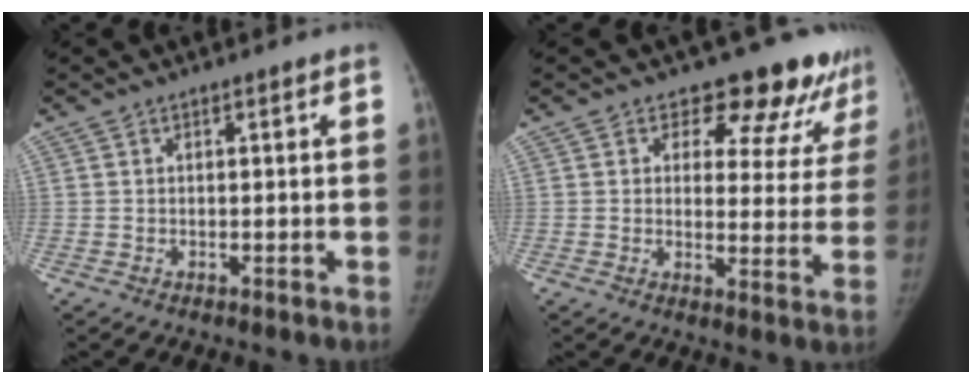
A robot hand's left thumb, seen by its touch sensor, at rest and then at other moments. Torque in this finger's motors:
{"motor_torque": [0.72, 0.84, 0.07, -0.03, 0.08]}